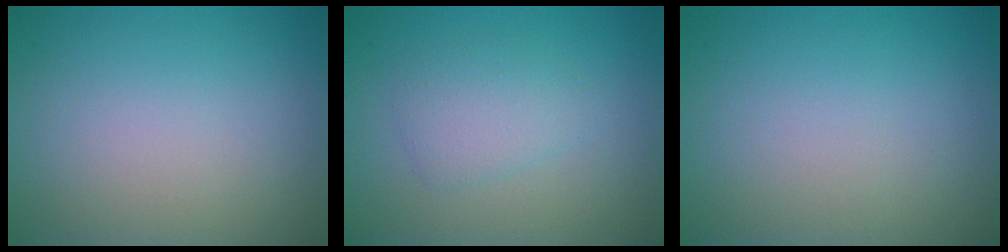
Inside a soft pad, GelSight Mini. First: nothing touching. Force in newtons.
{"total": 2.4, "press": 2.4, "slide": 0.0}
{"total": 0.0}